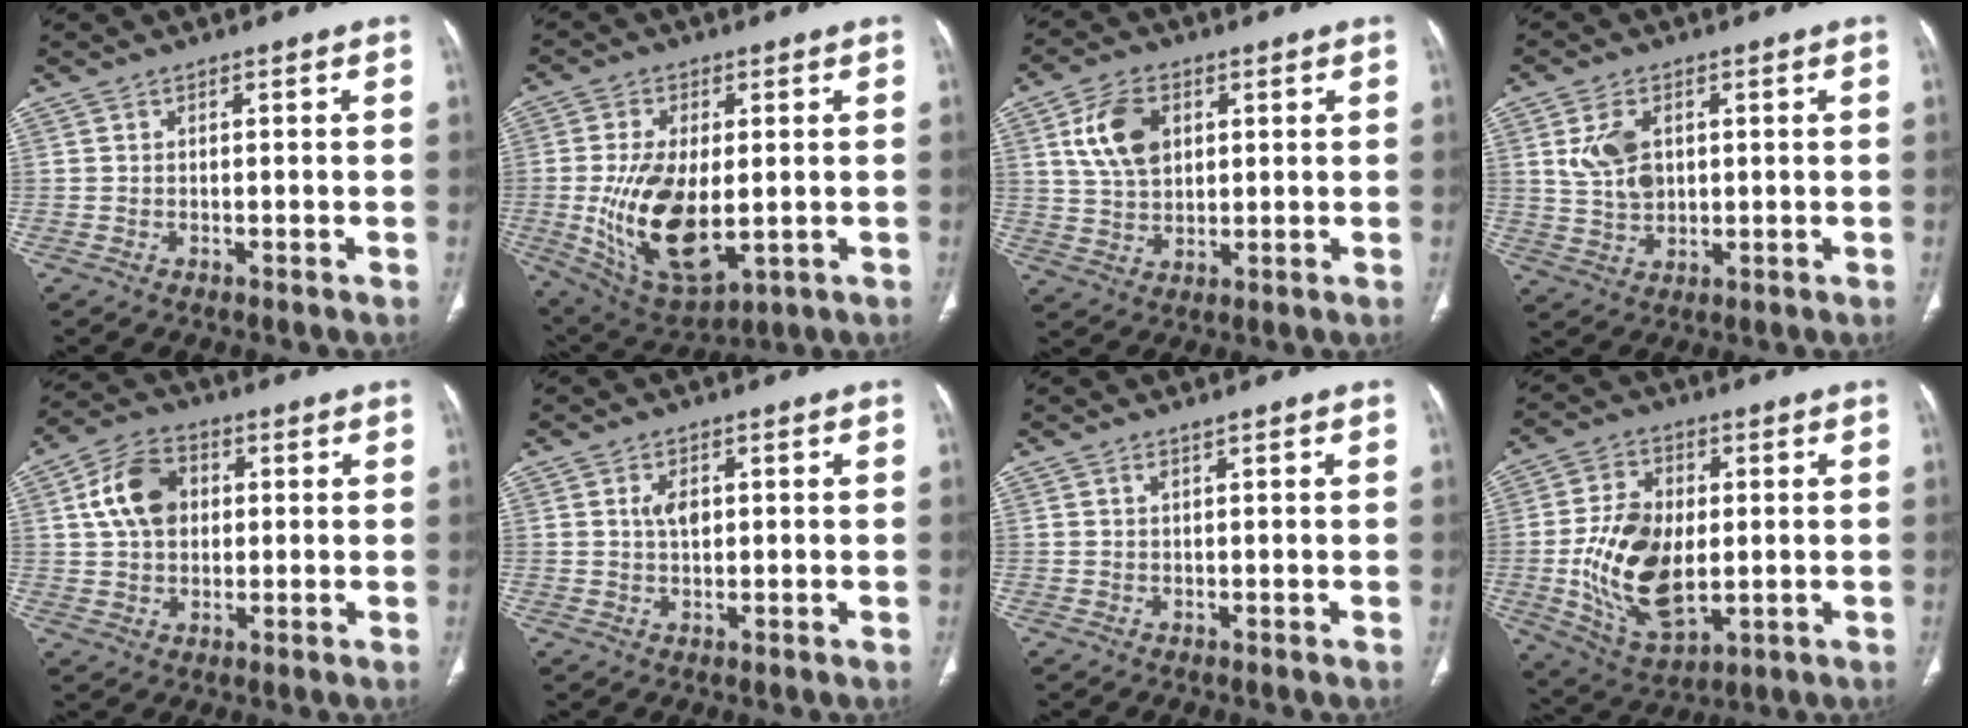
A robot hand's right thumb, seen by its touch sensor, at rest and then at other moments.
{"total": 16.7, "force": [-1.5, 8.8, 14.2], "torque": [-0.257, -0.018, -0.004]}
{"total": 9.6, "force": [3.1, 6.3, 6.5], "torque": [-0.109, -0.007, 0.062]}
{"total": 7.4, "force": [1.8, 4.9, 5.2], "torque": [-0.089, -0.006, 0.040]}
{"total": 10.0, "force": [2.1, 7.3, 6.6], "torque": [-0.105, 0.009, 0.033]}
{"total": 3.0, "force": [0.8, 1.8, 2.2], "torque": [-0.028, -0.002, 0.013]}
{"total": 0.6, "force": [0.5, 0.0, 0.4], "torque": [-0.002, -0.001, 0.011]}
{"total": 16.3, "force": [-0.9, 9.7, 13.0], "torque": [-0.230, -0.009, 0.000]}